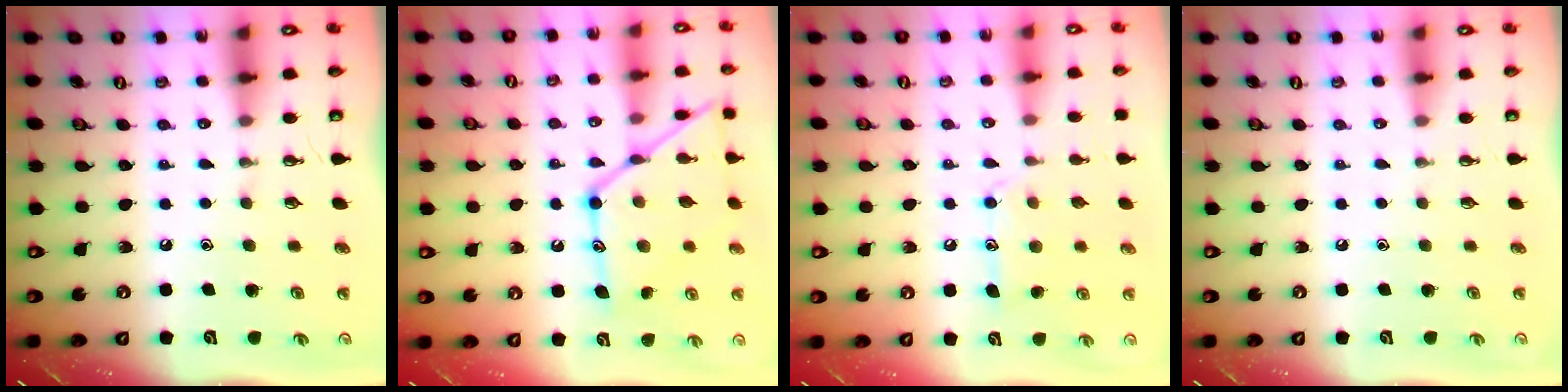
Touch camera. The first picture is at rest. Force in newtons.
{"total": 19.2, "press": 19.2, "slide": 1.5}
{"total": 11.9, "press": 11.9, "slide": 0.9}
{"total": 0.0}